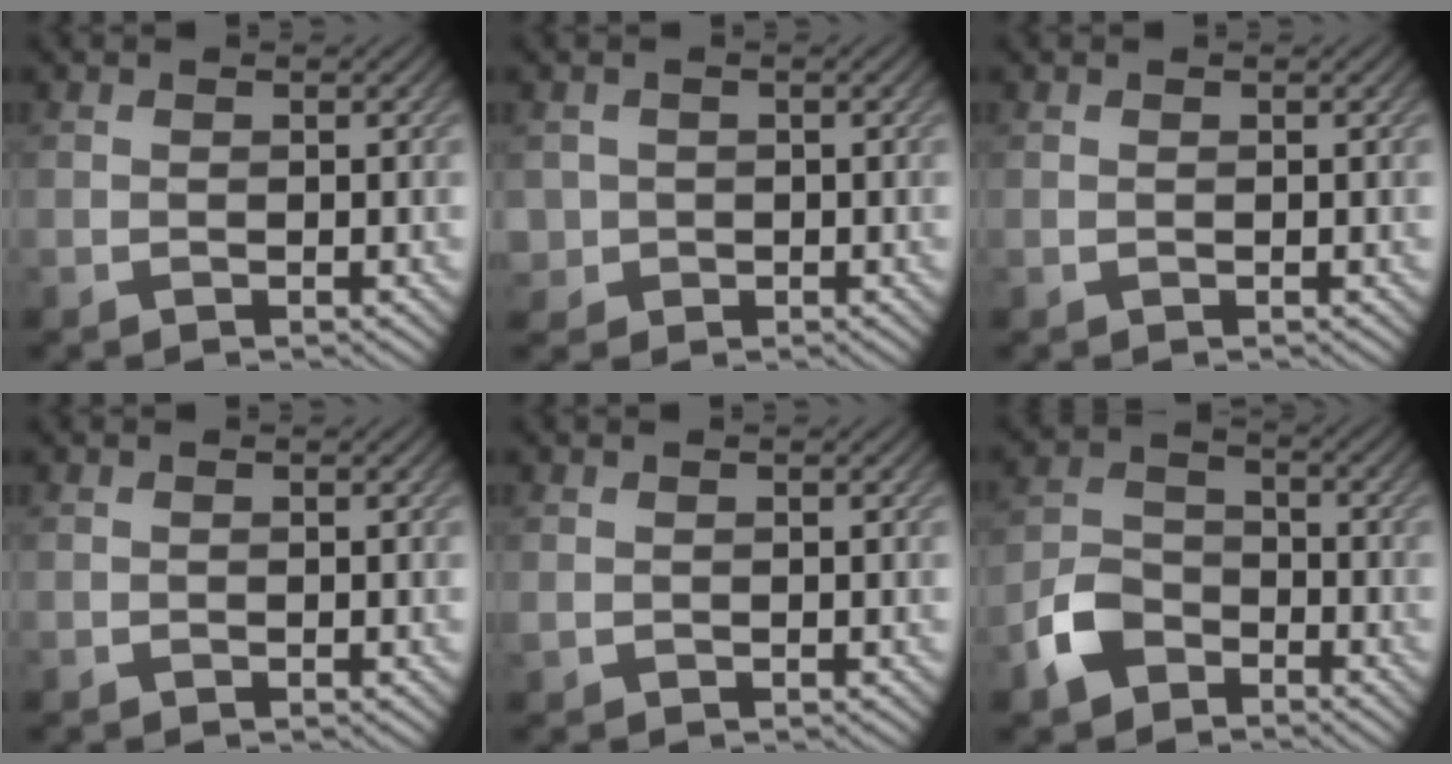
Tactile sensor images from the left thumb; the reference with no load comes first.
{"total": 2.0, "force": [-0.1, 2.0, 0.2], "torque": [-0.005, -0.005, -0.003]}
{"total": 0.0}
{"total": 0.0}
{"total": 0.6, "force": [0.1, 0.6, 0.3], "torque": [-0.010, -0.004, 0.001]}
{"total": 6.3, "force": [-3.7, 4.1, 3.0], "torque": [-0.075, 0.003, -0.089]}